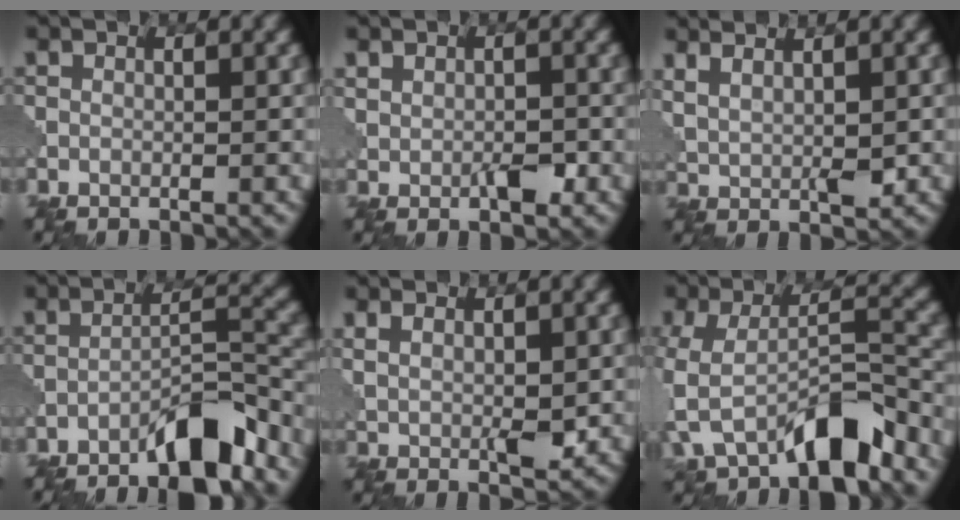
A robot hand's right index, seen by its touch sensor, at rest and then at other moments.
{"total": 2.8, "force": [-0.2, 1.8, 2.1], "torque": [-0.034, -0.001, -0.003]}
{"total": 3.3, "force": [1.7, 1.0, 2.6], "torque": [-0.057, -0.005, 0.041]}
{"total": 6.7, "force": [-5.1, 1.3, 4.1], "torque": [-0.057, 0.014, -0.084]}
{"total": 3.6, "force": [0.9, 1.5, 3.2], "torque": [-0.063, -0.001, 0.022]}
{"total": 8.5, "force": [-4.8, 3.5, 6.1], "torque": [-0.117, -0.001, -0.089]}